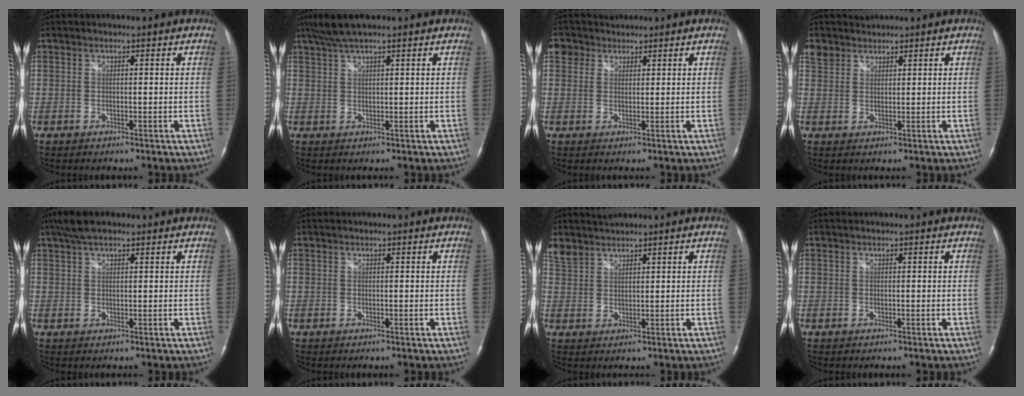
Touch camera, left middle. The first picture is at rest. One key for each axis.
{"total": 5.7, "fx": 4.5, "fy": 0.6, "fz": 3.5, "tx": -0.074, "ty": 0.031, "tz": 0.083}
{"total": 2.9, "fx": 1.9, "fy": 2.2, "fz": -0.1, "tx": -0.001, "ty": 0.021, "tz": 0.032}
{"total": 2.8, "fx": 2.4, "fy": 1.4, "fz": -0.3, "tx": 0.004, "ty": 0.014, "tz": 0.044}
{"total": 5.3, "fx": 4.0, "fy": 1.0, "fz": 3.3, "tx": -0.070, "ty": 0.026, "tz": 0.074}
{"total": 0.0}
{"total": 3.2, "fx": 3.2, "fy": 0.3, "fz": -0.1, "tx": -0.009, "ty": 0.010, "tz": 0.069}
{"total": 0.0}